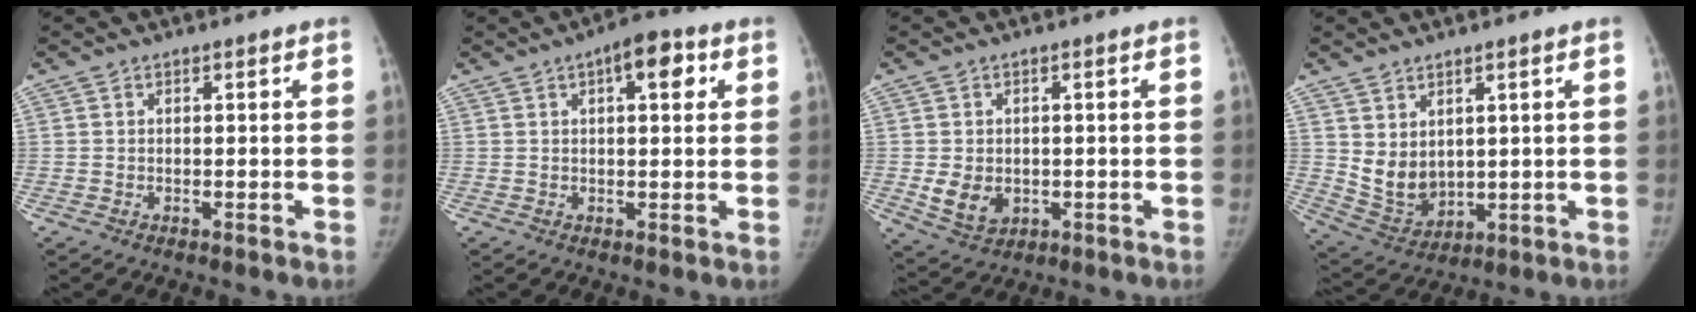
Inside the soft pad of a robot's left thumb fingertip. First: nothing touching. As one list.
[{"total": 6.9, "force": [2.7, 2.9, 5.7], "torque": [-0.061, 0.005, 0.030]}, {"total": 5.9, "force": [-0.7, 4.7, 3.6], "torque": [-0.049, -0.006, 0.004]}, {"total": 7.7, "force": [2.3, 5.4, 5.0], "torque": [-0.067, -0.025, 0.068]}]